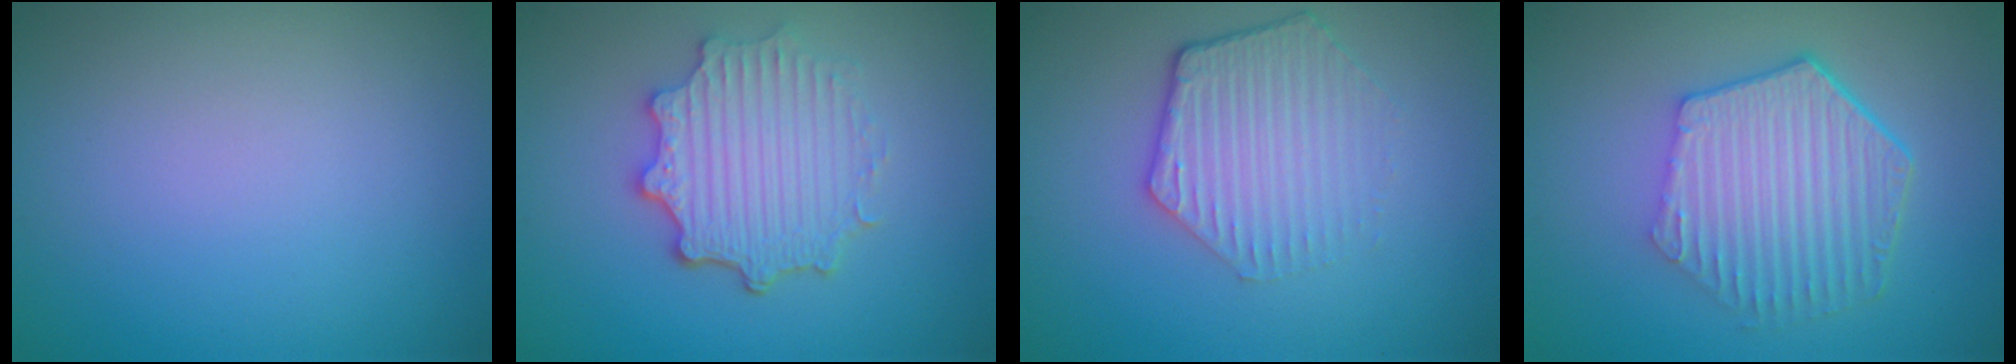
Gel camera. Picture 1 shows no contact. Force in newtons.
{"total": 4.9, "press": 3.8, "slide": 3.1}
{"total": 3.6, "press": 3.0, "slide": 2.0}
{"total": 6.0, "press": 4.5, "slide": 4.0}